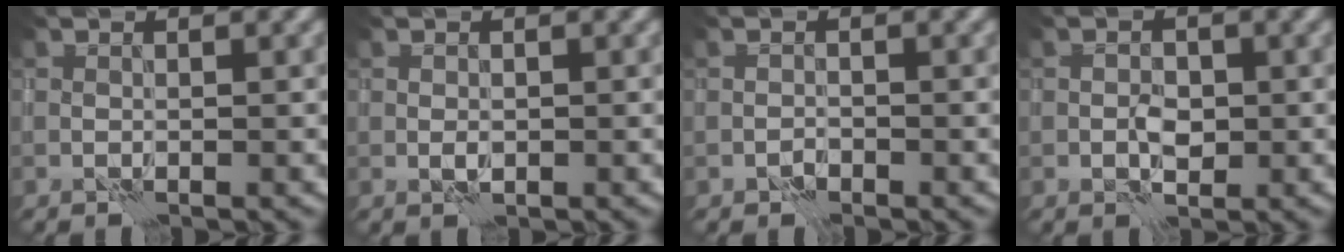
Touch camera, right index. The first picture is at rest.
{"total": 0.8, "force": [-0.1, 0.6, 0.5], "torque": [-0.008, -0.002, 0.000]}
{"total": 0.6, "force": [-0.5, 0.3, -0.1], "torque": [0.005, 0.005, -0.011]}
{"total": 1.6, "force": [-0.1, 1.2, 1.1], "torque": [-0.016, -0.001, -0.001]}